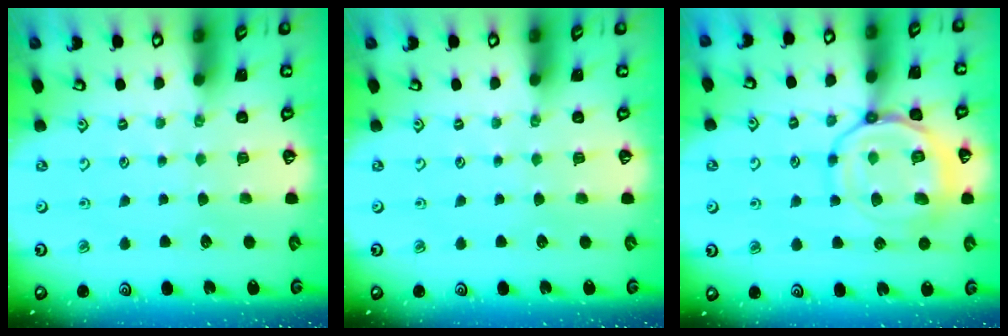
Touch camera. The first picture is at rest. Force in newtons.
{"total": 0.0}
{"total": 15.7, "press": 15.6, "slide": 1.5}